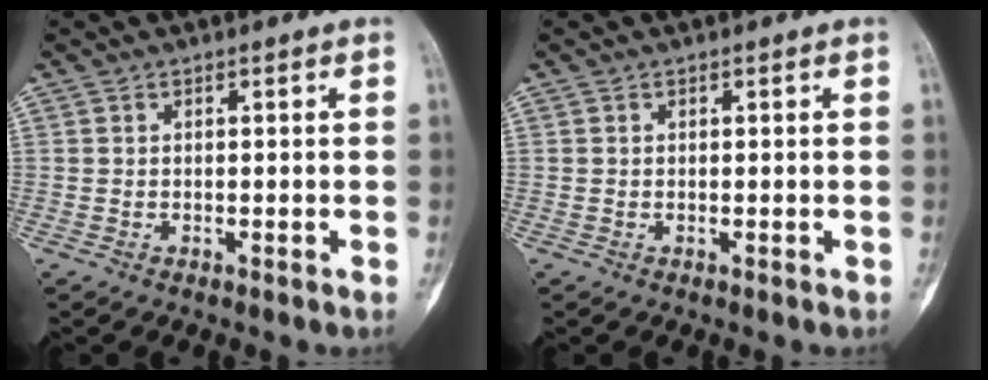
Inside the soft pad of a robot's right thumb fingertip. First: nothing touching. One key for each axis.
{"total": 0.0}